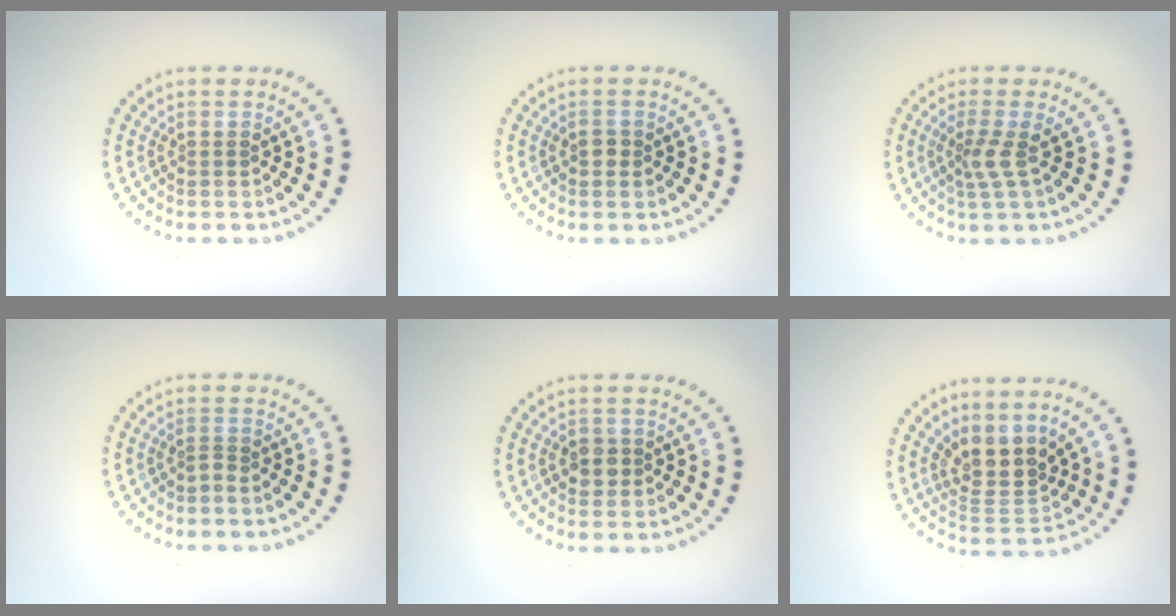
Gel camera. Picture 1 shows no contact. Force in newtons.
{"total": 0.9, "press": 0.9, "slide": 0.2}
{"total": 2.1, "press": 1.4, "slide": 1.5}
{"total": 0.5, "press": 0.3, "slide": 0.4}
{"total": 1.8, "press": 1.7, "slide": 0.6}
{"total": 3.9, "press": 3.3, "slide": 2.1}